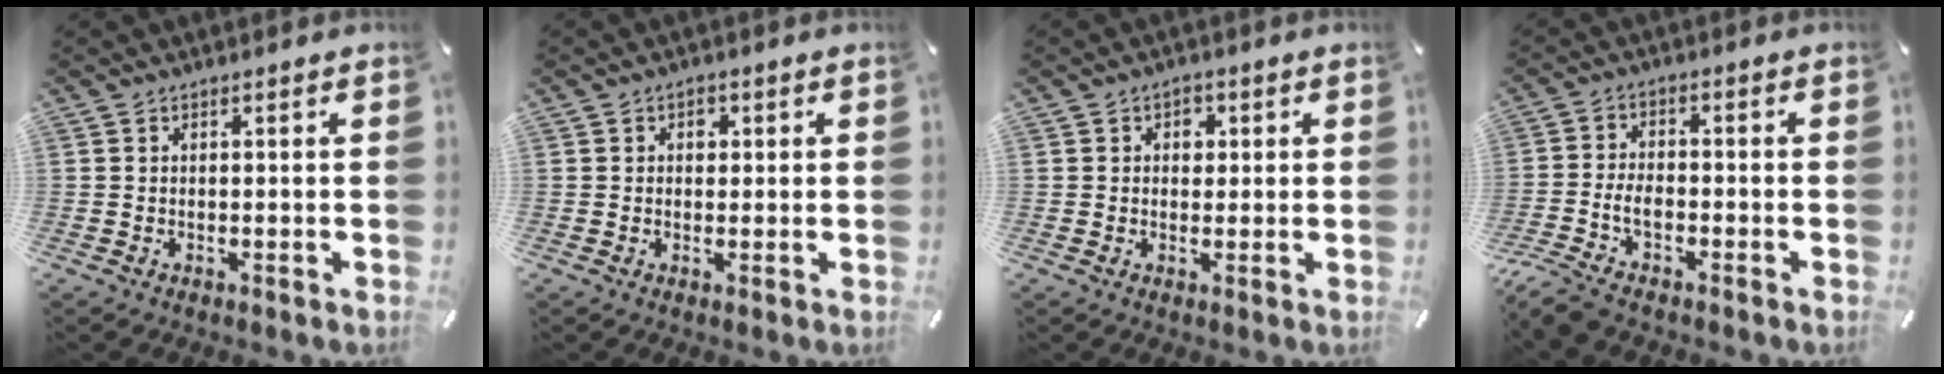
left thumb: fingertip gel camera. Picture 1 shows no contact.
{"total": 1.7, "force": [0.3, 1.5, 0.8], "torque": [0.005, -0.001, -0.002]}
{"total": 2.8, "force": [0.5, 2.3, 1.4], "torque": [-0.008, -0.001, 0.000]}
{"total": 5.8, "force": [-3.5, 2.7, 3.7], "torque": [-0.088, 0.009, -0.070]}